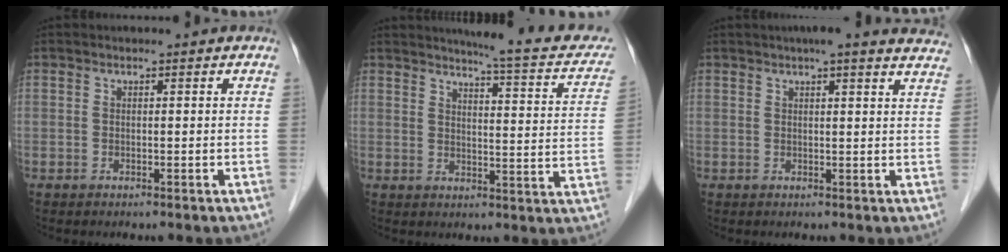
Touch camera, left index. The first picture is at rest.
{"total": 14.5, "force": [12.7, 2.0, 6.8], "torque": [-0.074, -0.024, 0.134]}
{"total": 12.7, "force": [11.1, 1.6, 5.8], "torque": [-0.062, 0.014, 0.113]}